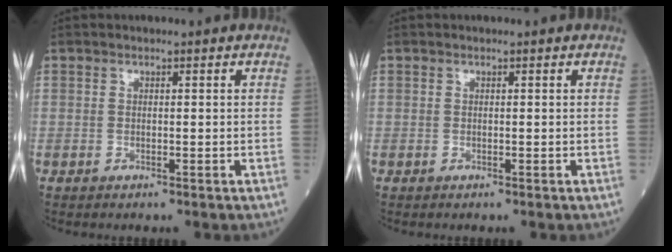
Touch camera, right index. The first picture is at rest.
{"total": 0.0}